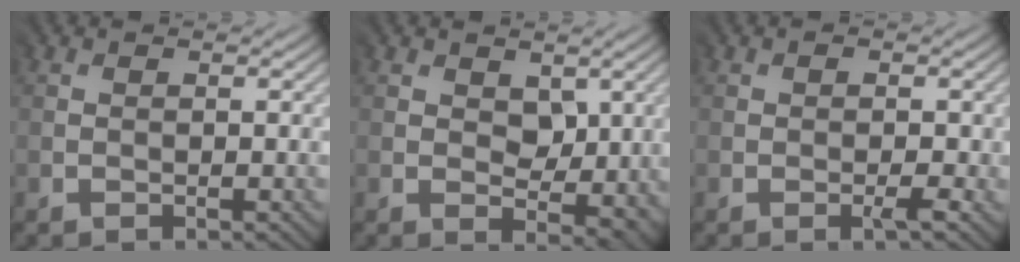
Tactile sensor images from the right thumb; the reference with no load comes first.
{"total": 4.3, "force": [1.5, 3.2, 2.4], "torque": [-0.052, -0.003, 0.026]}
{"total": 1.0, "force": [-0.6, 0.2, 0.8], "torque": [-0.015, 0.002, -0.010]}